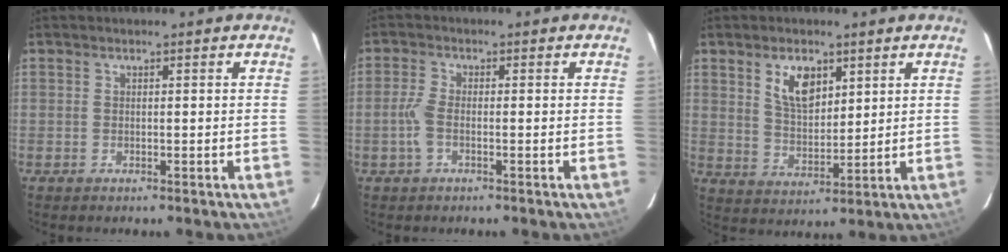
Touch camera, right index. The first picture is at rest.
{"total": 3.2, "force": [-1.1, 1.3, 2.7], "torque": [-0.069, 0.003, -0.023]}
{"total": 7.7, "force": [3.8, 4.1, 5.3], "torque": [-0.093, 0.005, 0.078]}